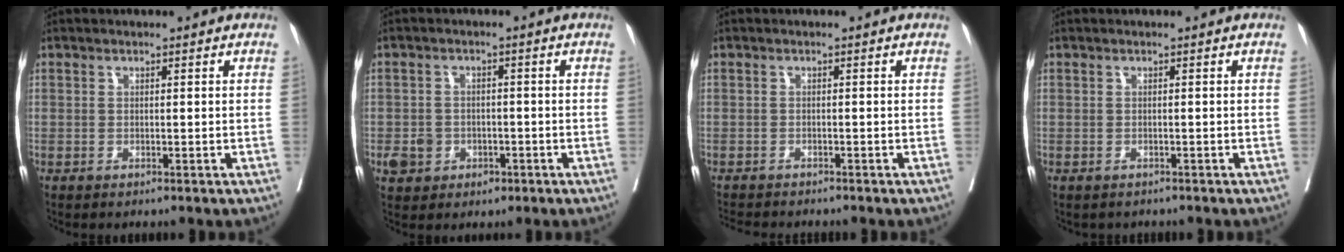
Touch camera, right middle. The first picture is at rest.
{"total": 4.4, "force": [-1.7, 3.8, 1.4], "torque": [-0.020, 0.007, -0.015]}
{"total": 4.5, "force": [-4.2, 0.5, 1.3], "torque": [-0.014, -0.010, -0.067]}
{"total": 1.3, "force": [-1.1, 0.7, 0.1], "torque": [-0.010, -0.001, -0.016]}